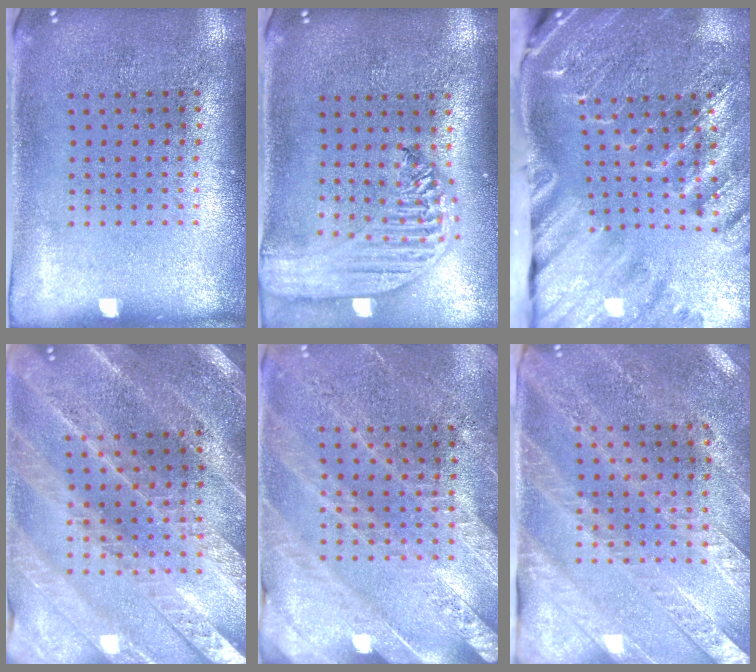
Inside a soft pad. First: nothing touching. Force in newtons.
{"total": 2.7, "press": 2.2, "slide": 1.5}
{"total": 3.3, "press": 3.1, "slide": 0.9}
{"total": 2.5, "press": 2.5, "slide": 0.3}
{"total": 2.7, "press": 2.7, "slide": 0.5}
{"total": 2.7, "press": 2.4, "slide": 1.2}